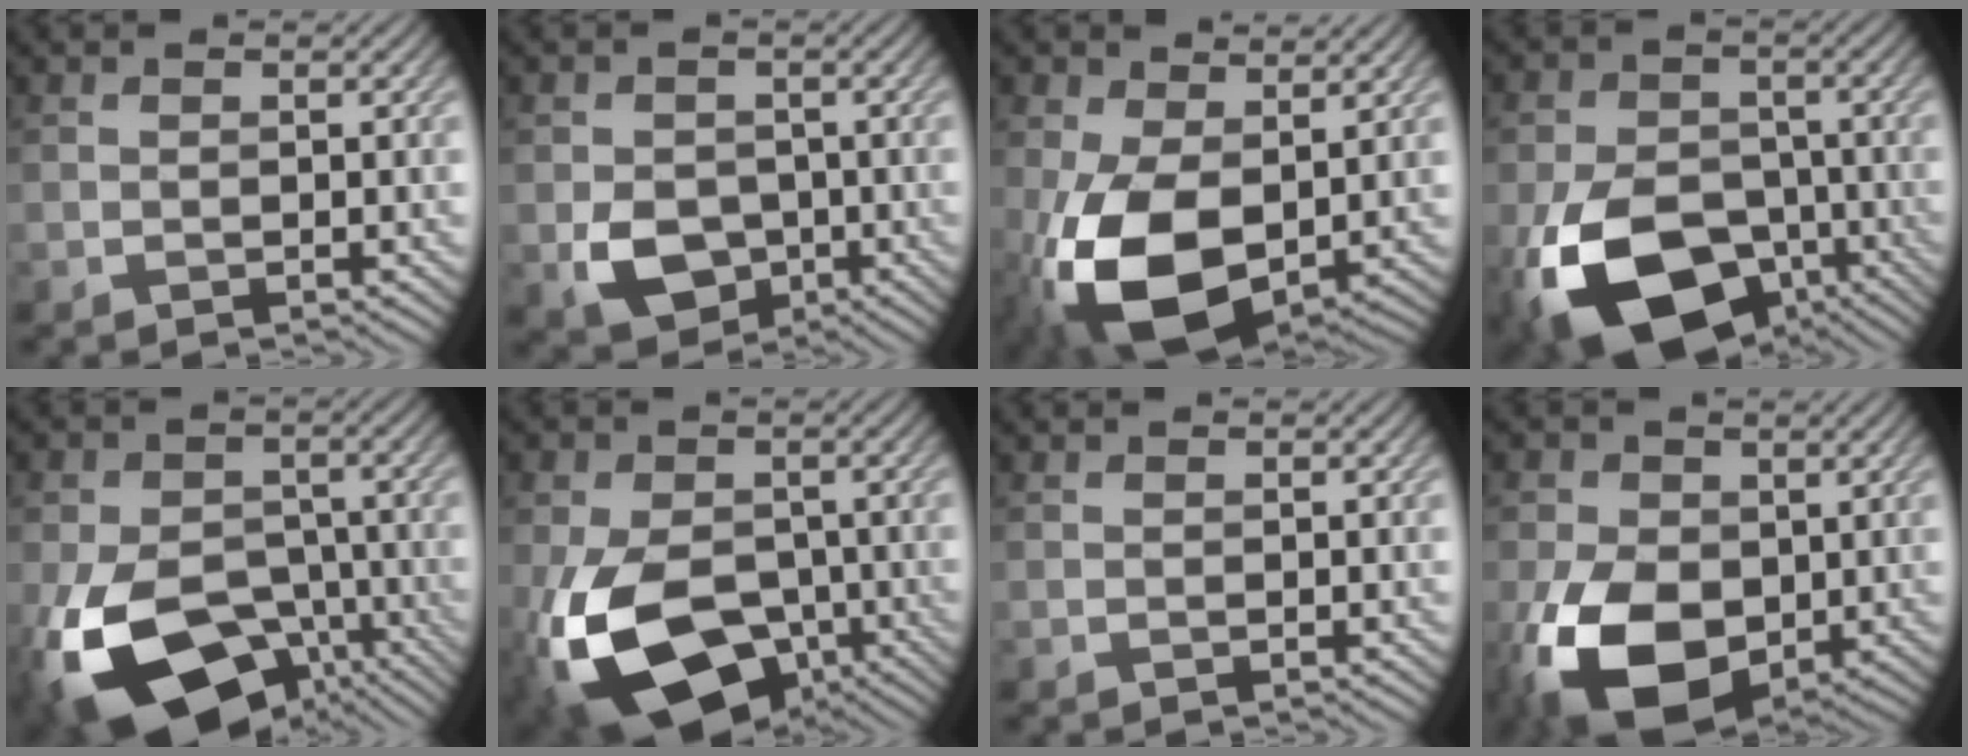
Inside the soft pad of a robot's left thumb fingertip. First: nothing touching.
{"total": 5.8, "force": [-1.7, 4.5, 3.2], "torque": [-0.066, -0.014, -0.034]}
{"total": 12.5, "force": [-1.3, 7.7, 9.8], "torque": [-0.230, -0.026, -0.020]}
{"total": 16.7, "force": [-7.3, 10.9, 10.4], "torque": [-0.220, -0.042, -0.116]}
{"total": 17.9, "force": [-7.8, 11.5, 11.3], "torque": [-0.237, -0.047, -0.113]}
{"total": 16.7, "force": [-6.3, 10.8, 11.1], "torque": [-0.236, -0.050, -0.095]}
{"total": 0.0}
{"total": 12.8, "force": [-2.7, 8.5, 9.2], "torque": [-0.219, -0.026, -0.052]}